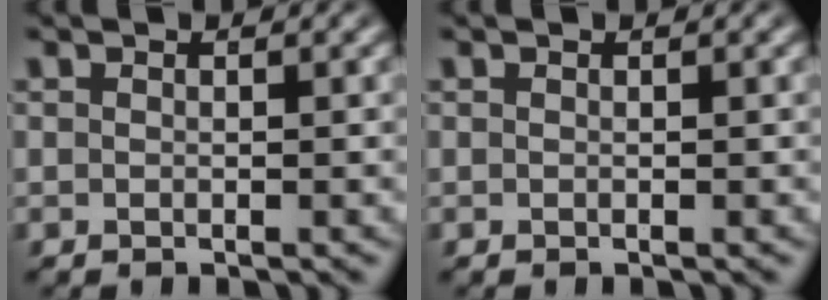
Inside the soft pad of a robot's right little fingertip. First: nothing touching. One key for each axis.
{"total": 0.0}